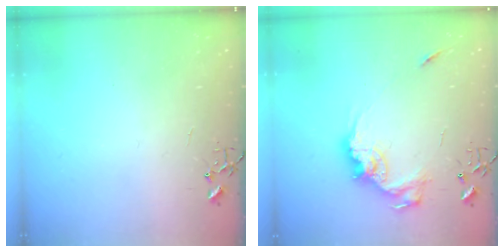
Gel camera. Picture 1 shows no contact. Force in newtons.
{"total": 14.8, "press": 14.8, "slide": 0.8}